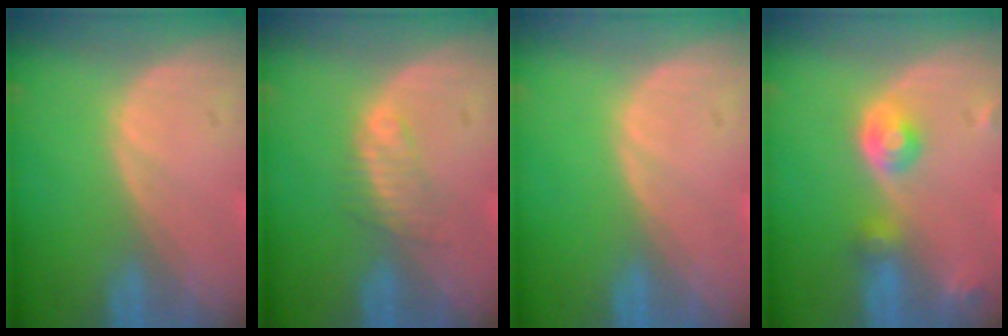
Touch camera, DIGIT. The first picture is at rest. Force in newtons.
{"total": 2.3, "press": 2.3, "slide": 0.2}
{"total": 0.0}
{"total": 4.3, "press": 4.0, "slide": 1.6}